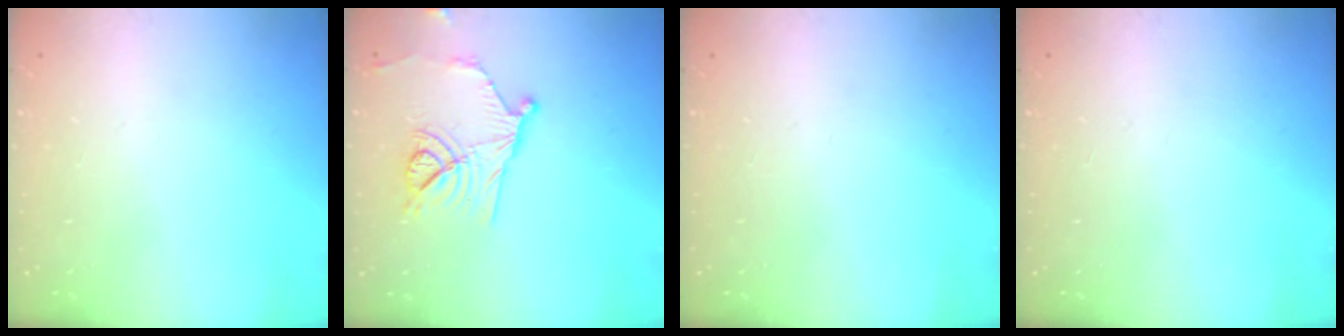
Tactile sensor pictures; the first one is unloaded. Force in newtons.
{"total": 13.6, "press": 13.4, "slide": 2.4}
{"total": 0.0}
{"total": 0.0}